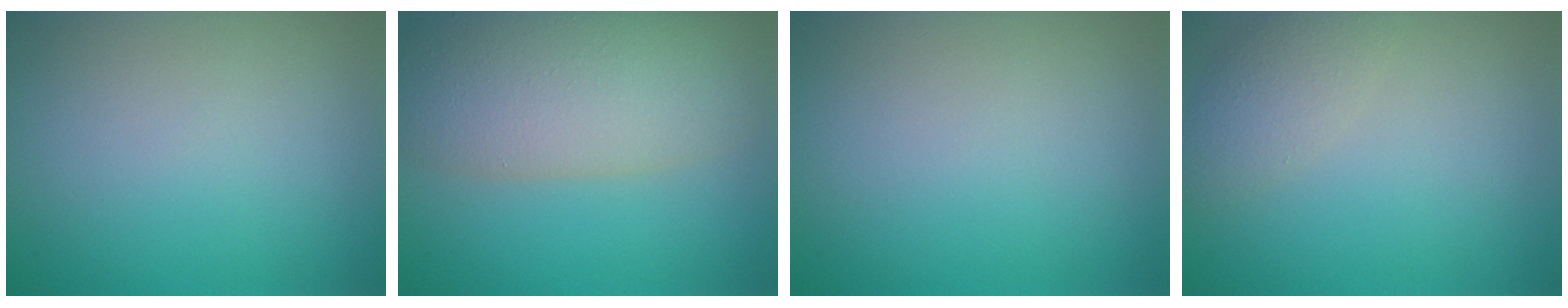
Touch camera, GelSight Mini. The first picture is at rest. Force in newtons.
{"total": 8.9, "press": 8.9, "slide": 0.5}
{"total": 0.0}
{"total": 2.4, "press": 2.4, "slide": 0.2}